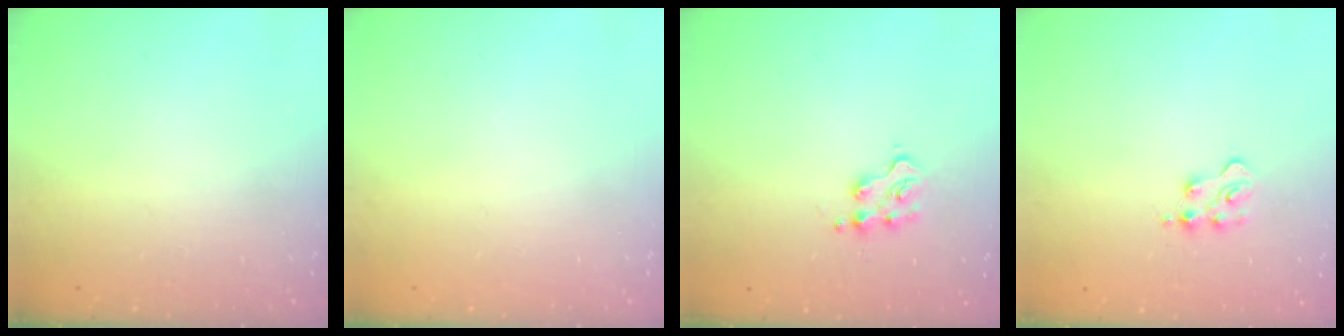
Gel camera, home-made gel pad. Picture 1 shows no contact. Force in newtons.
{"total": 0.0}
{"total": 4.3, "press": 4.3, "slide": 0.4}
{"total": 3.9, "press": 3.9, "slide": 0.5}